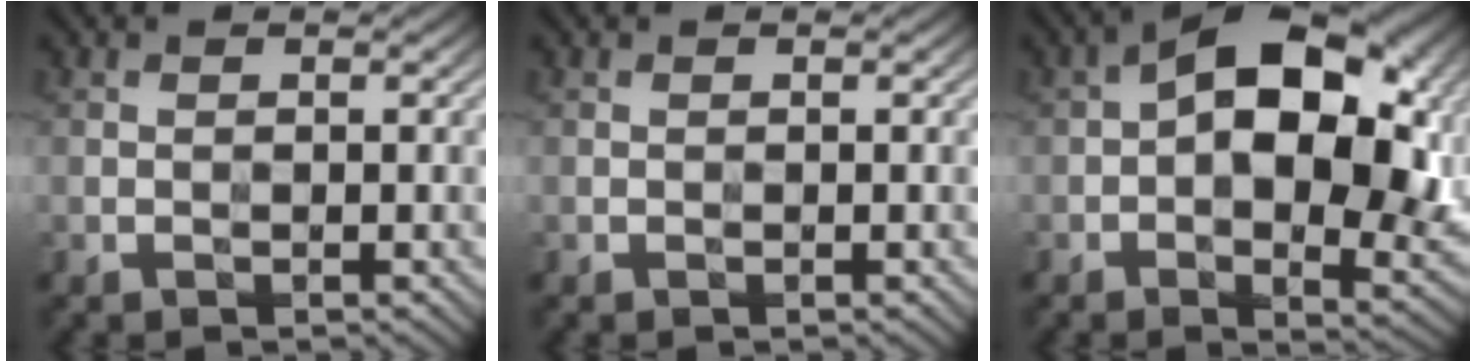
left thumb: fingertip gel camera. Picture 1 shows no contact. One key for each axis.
{"total": 0.0}
{"total": 17.4, "fx": 2.6, "fy": 10.0, "fz": 14.0, "tx": -0.204, "ty": 0.005, "tz": 0.038}